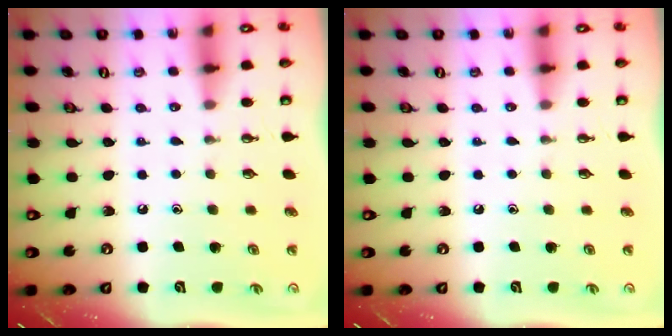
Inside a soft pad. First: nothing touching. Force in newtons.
{"total": 0.0}